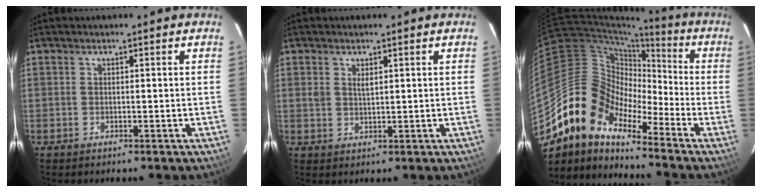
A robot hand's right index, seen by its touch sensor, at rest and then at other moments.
{"total": 2.0, "force": [0.9, 1.2, 1.4], "torque": [-0.025, 0.001, 0.018]}
{"total": 13.9, "force": [-10.5, 6.5, 6.4], "torque": [-0.104, 0.018, -0.221]}